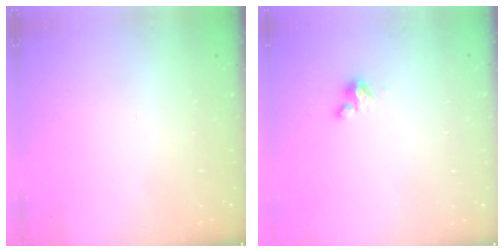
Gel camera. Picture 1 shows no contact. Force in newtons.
{"total": 3.5, "press": 3.5, "slide": 0.3}